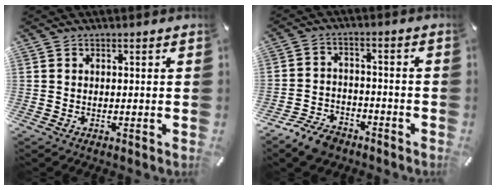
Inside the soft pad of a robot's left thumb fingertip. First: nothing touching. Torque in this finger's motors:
{"motor_torque": [-0.21, 0.21, 0.28, 0.28, 0.00]}